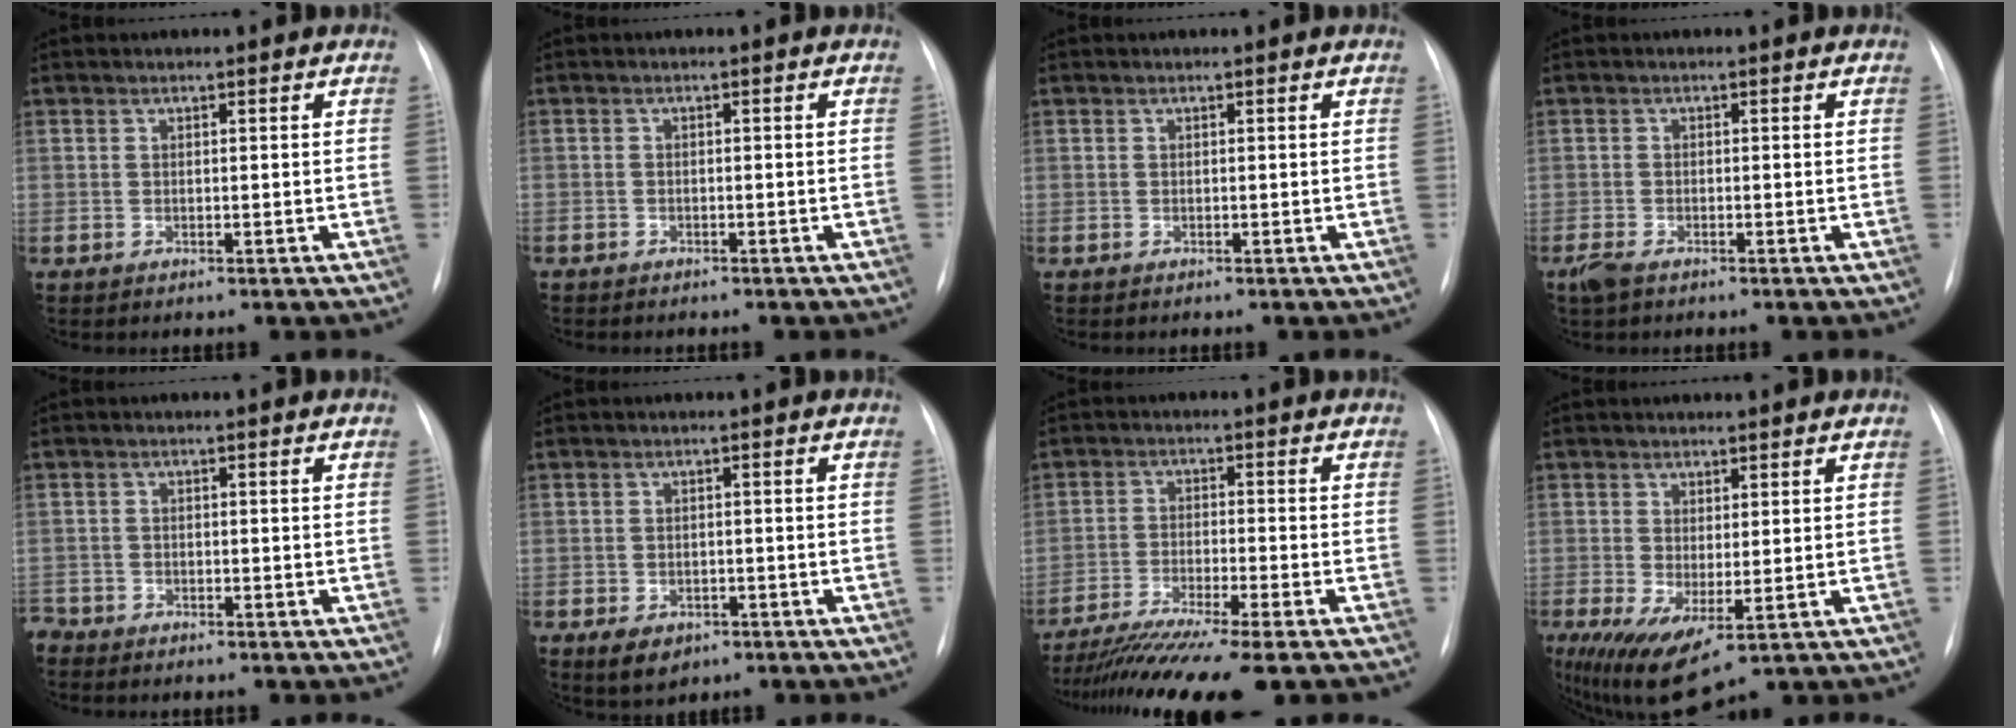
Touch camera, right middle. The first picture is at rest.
{"total": 1.9, "force": [-1.5, 0.9, 0.7], "torque": [-0.011, 0.000, -0.013]}
{"total": 0.0}
{"total": 2.6, "force": [-1.8, 0.9, 1.6], "torque": [-0.039, -0.007, -0.031]}
{"total": 2.3, "force": [-2.1, 0.9, -0.1], "torque": [0.004, -0.001, -0.038]}
{"total": 4.2, "force": [-2.4, 2.7, 2.0], "torque": [-0.034, -0.002, -0.027]}
{"total": 13.0, "force": [-10.6, -0.8, 7.5], "torque": [-0.119, -0.037, -0.167]}
{"total": 8.1, "force": [-1.8, 2.8, 7.4], "torque": [-0.129, -0.020, -0.010]}